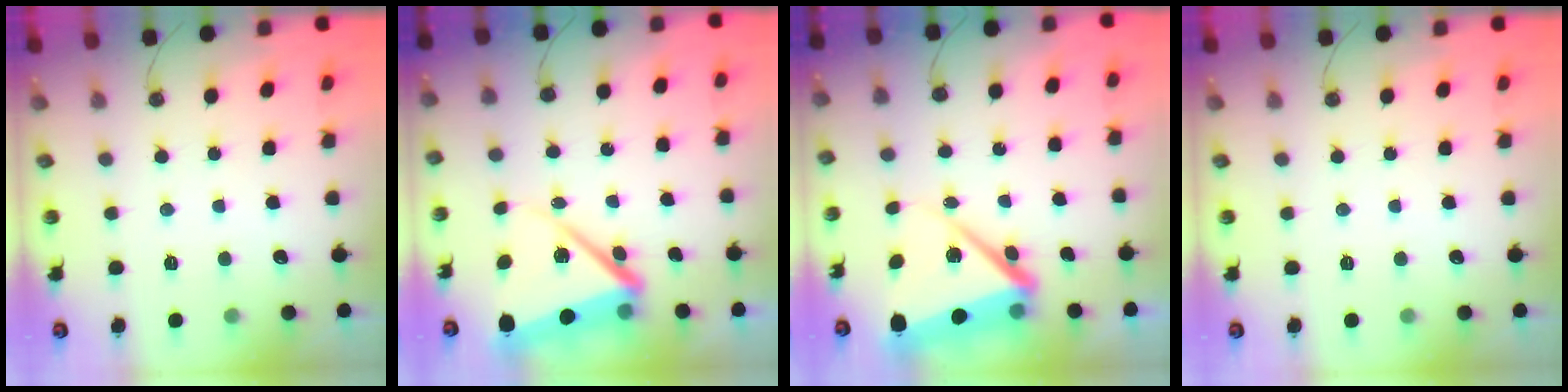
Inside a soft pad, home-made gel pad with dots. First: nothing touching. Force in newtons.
{"total": 12.0, "press": 11.9, "slide": 1.5}
{"total": 11.8, "press": 11.8, "slide": 1.2}
{"total": 0.0}